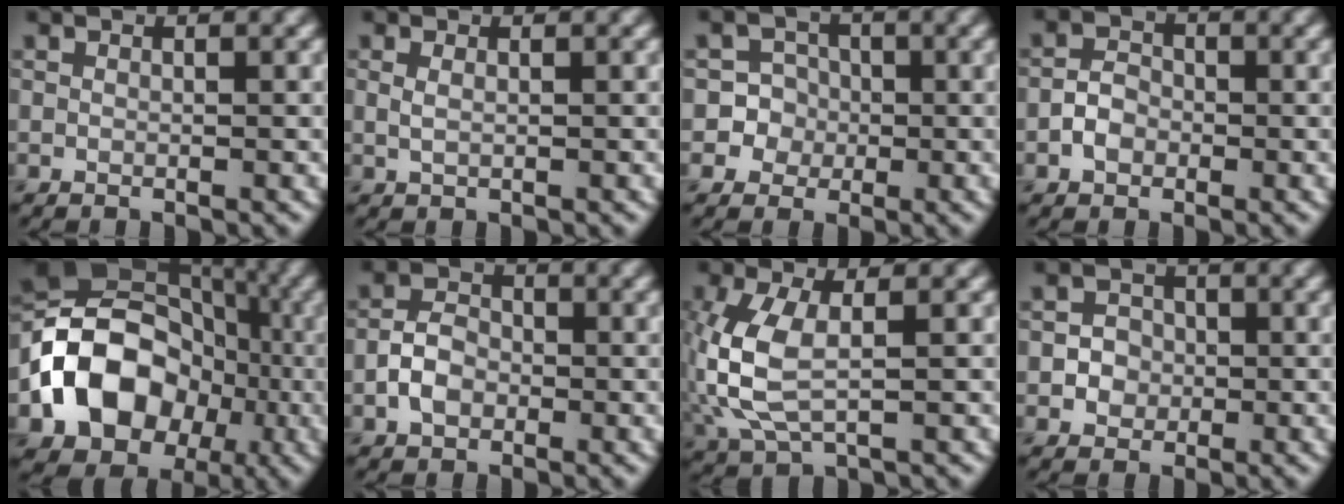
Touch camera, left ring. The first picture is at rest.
{"total": 0.7, "force": [0.3, 0.3, 0.6], "torque": [-0.016, 0.000, 0.006]}
{"total": 4.8, "force": [-0.7, 4.7, 0.4], "torque": [0.014, 0.015, -0.020]}
{"total": 2.2, "force": [-0.8, 1.6, 1.2], "torque": [-0.021, 0.005, -0.020]}
{"total": 12.4, "force": [-3.3, 9.5, 7.2], "torque": [-0.122, 0.009, -0.071]}
{"total": 3.0, "force": [-1.0, 2.2, 1.9], "torque": [-0.032, 0.006, -0.024]}
{"total": 6.2, "force": [-0.3, 3.1, 5.3], "torque": [-0.147, 0.001, -0.003]}
{"total": 2.1, "force": [-0.4, 2.0, 0.7], "torque": [0.008, -0.001, -0.016]}